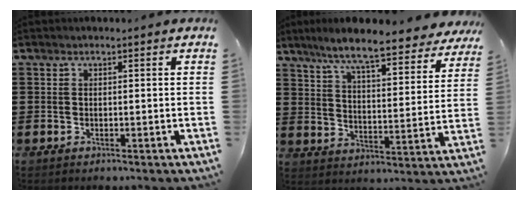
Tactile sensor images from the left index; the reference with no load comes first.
{"total": 7.9, "force": [7.1, -0.2, 3.6], "torque": [-0.099, -0.044, 0.118]}